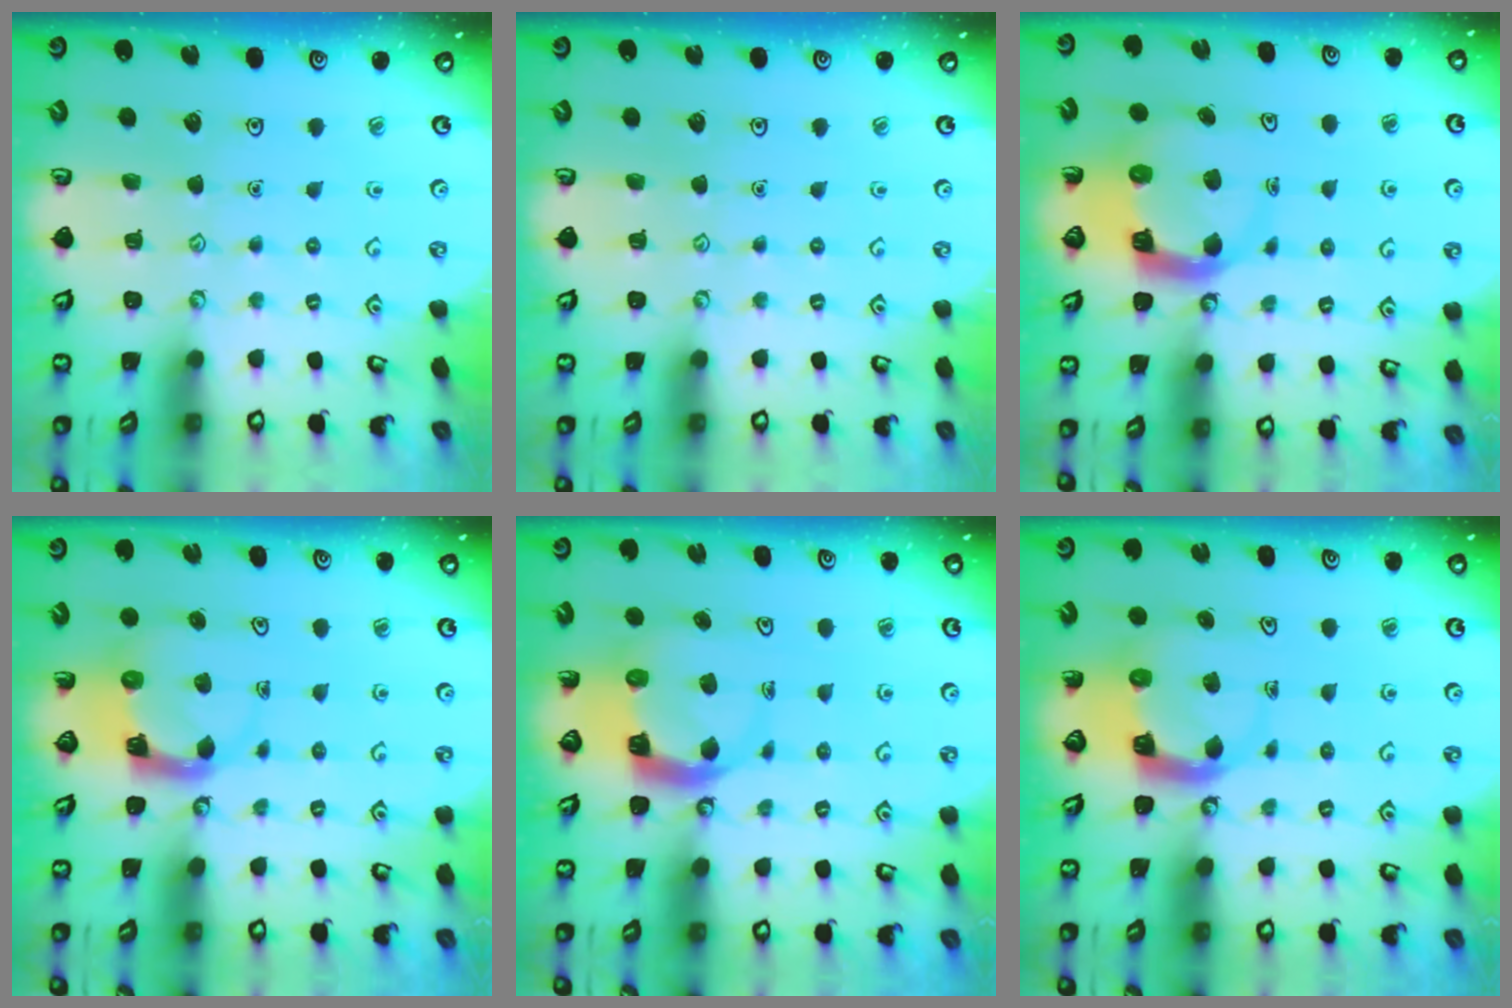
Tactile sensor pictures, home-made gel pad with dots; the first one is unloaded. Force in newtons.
{"total": 0.0}
{"total": 5.9, "press": 5.8, "slide": 1.0}
{"total": 3.9, "press": 3.9, "slide": 0.6}
{"total": 5.3, "press": 5.3, "slide": 0.7}
{"total": 4.8, "press": 4.7, "slide": 0.4}